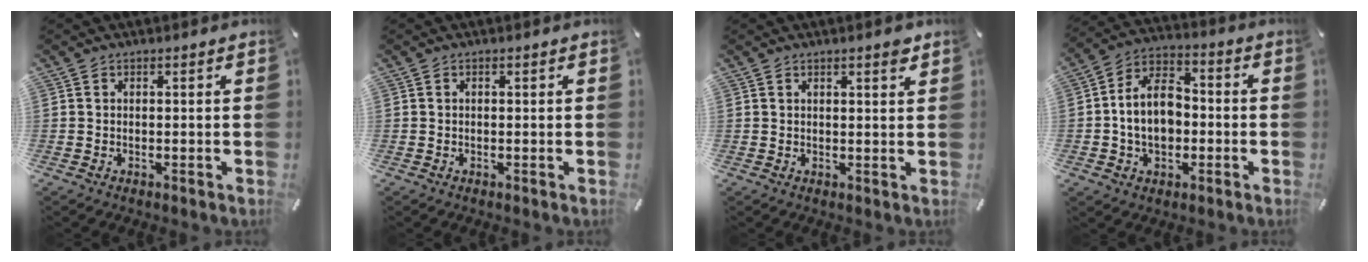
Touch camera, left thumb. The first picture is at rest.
{"total": 0.0}
{"total": 2.1, "force": [1.5, 0.4, 1.4], "torque": [-0.021, -0.002, 0.024]}
{"total": 11.4, "force": [-1.5, 8.5, 7.6], "torque": [-0.147, 0.020, -0.028]}